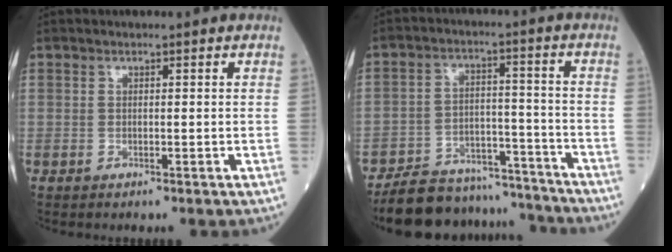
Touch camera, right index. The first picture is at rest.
{"total": 14.3, "force": [-13.5, 4.2, 2.2], "torque": [-0.025, 0.035, -0.201]}